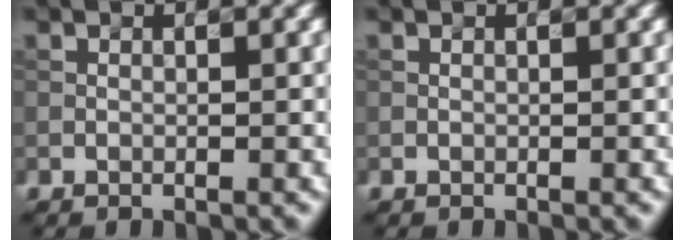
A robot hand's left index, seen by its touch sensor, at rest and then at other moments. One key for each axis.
{"total": 0.0}